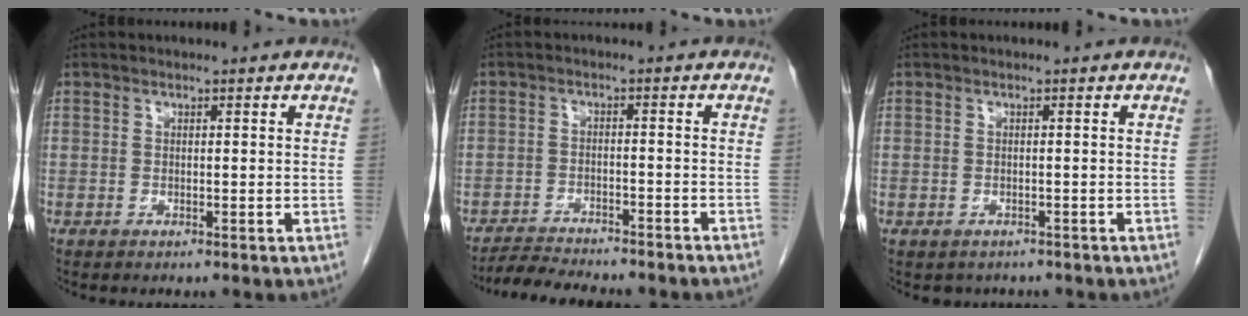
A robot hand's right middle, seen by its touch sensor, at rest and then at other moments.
{"total": 8.7, "force": [-8.1, 0.4, 3.2], "torque": [-0.049, -0.011, -0.124]}
{"total": 2.4, "force": [-2.1, 1.3, 0.2], "torque": [-0.007, 0.001, -0.027]}